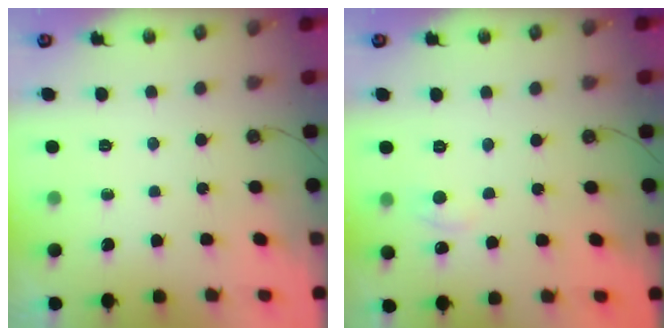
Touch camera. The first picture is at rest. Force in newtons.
{"total": 1.4, "press": 1.2, "slide": 0.6}